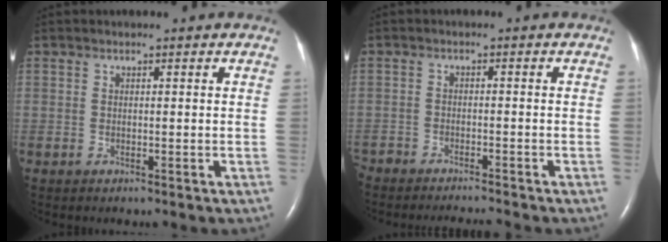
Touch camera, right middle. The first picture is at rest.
{"total": 7.5, "force": [-7.2, 0.6, 2.2], "torque": [-0.025, -0.013, -0.110]}